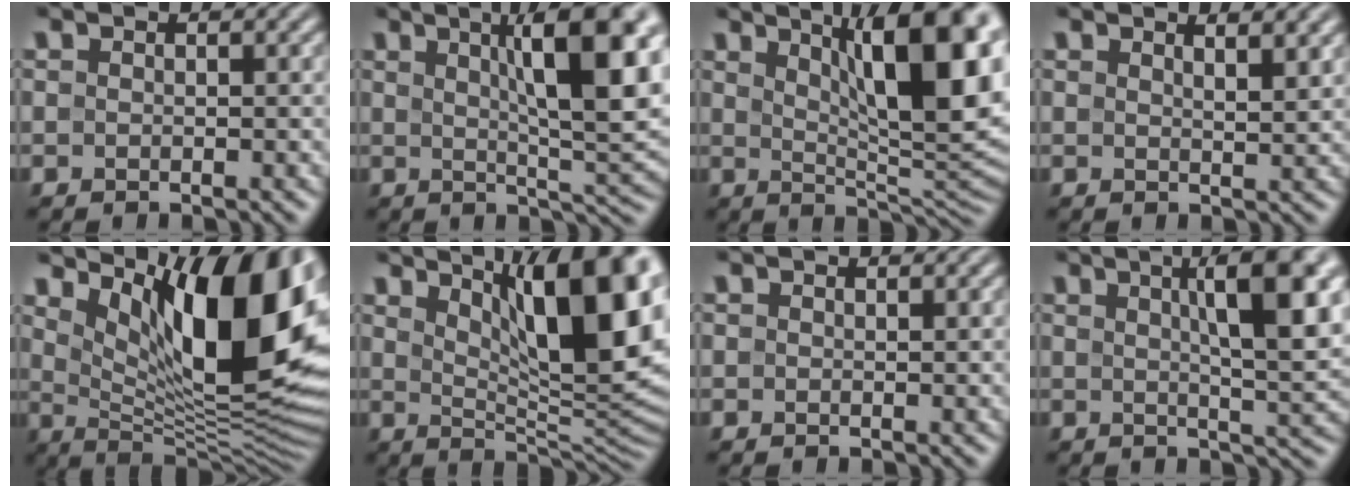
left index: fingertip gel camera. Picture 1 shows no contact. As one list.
[{"total": 11.2, "force": [3.5, 2.8, 10.2], "torque": [-0.133, 0.004, 0.055]}, {"total": 12.5, "force": [4.4, 4.0, 11.1], "torque": [-0.121, 0.005, 0.066]}, {"total": 2.2, "force": [1.7, 0.6, 1.2], "torque": [-0.005, 0.003, 0.019]}, {"total": 15.0, "force": [5.8, 5.8, 12.5], "torque": [-0.161, -0.006, 0.100]}, {"total": 13.8, "force": [5.5, 4.6, 11.8], "torque": [-0.137, 0.007, 0.084]}, {"total": 0.0}, {"total": 8.8, "force": [2.8, 2.0, 8.1], "torque": [-0.099, 0.011, 0.041]}]